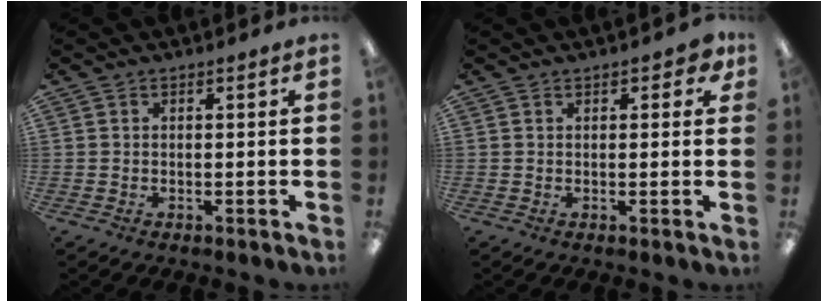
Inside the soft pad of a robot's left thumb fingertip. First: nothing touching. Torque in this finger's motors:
{"motor_torque": [-0.03, 0.10, -0.20, 0.06, 0.02]}